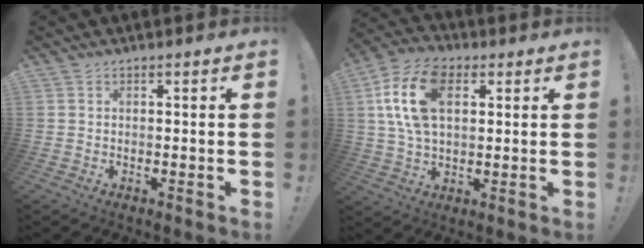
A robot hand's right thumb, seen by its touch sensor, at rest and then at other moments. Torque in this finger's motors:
{"motor_torque": [1.78, 1.83, 0.18, 0.16, 0.39]}